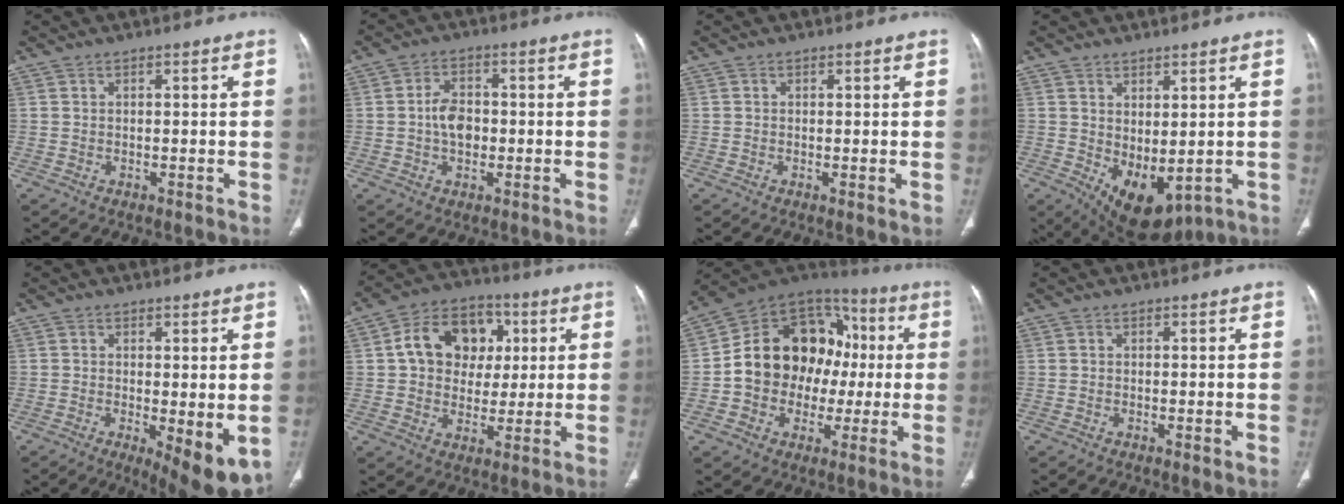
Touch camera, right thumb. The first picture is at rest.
{"total": 5.7, "force": [-0.4, 4.0, 4.0], "torque": [-0.058, 0.012, -0.011]}
{"total": 0.9, "force": [0.0, 0.3, 0.8], "torque": [-0.016, -0.005, -0.003]}
{"total": 9.1, "force": [-0.8, 4.9, 7.6], "torque": [-0.103, -0.009, 0.018]}
{"total": 8.9, "force": [-1.7, 3.1, 8.1], "torque": [-0.115, -0.025, -0.020]}
{"total": 14.0, "force": [2.8, 11.2, 8.0], "torque": [-0.092, 0.011, 0.041]}
{"total": 20.2, "force": [0.2, 15.9, 12.4], "torque": [-0.155, 0.049, 0.004]}
{"total": 0.6, "force": [0.0, 0.2, 0.6], "torque": [-0.013, -0.004, -0.003]}